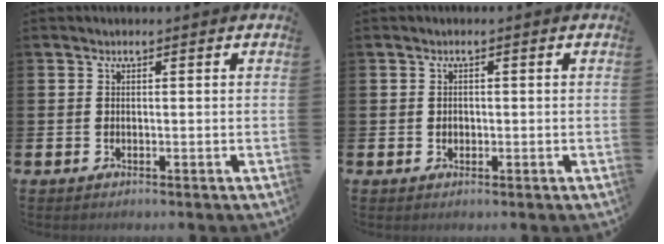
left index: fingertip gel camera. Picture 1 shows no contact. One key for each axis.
{"total": 0.9, "fx": 0.0, "fy": 0.8, "fz": 0.3, "tx": 0.001, "ty": 0.005, "tz": -0.003}